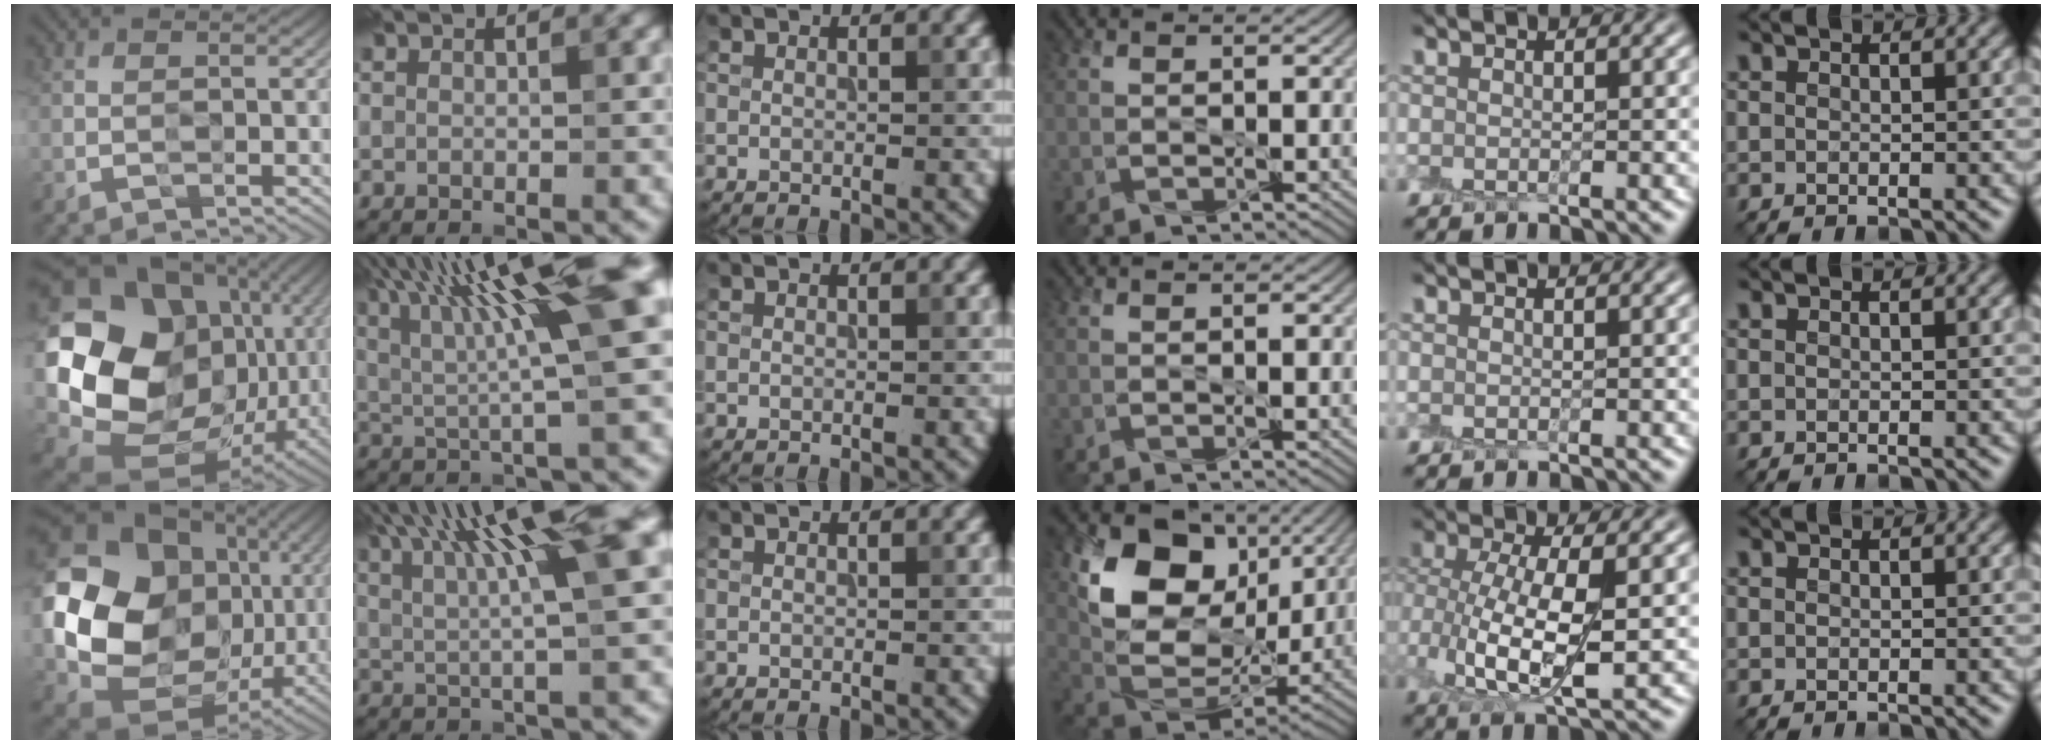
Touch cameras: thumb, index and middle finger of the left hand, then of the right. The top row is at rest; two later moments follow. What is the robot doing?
{"motion": "peel", "object": "plastic screen protector"}